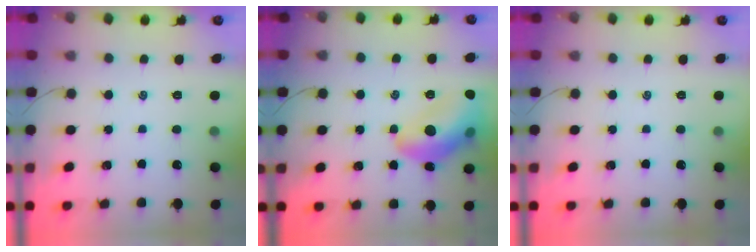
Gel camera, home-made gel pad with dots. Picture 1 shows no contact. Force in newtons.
{"total": 16.7, "press": 16.6, "slide": 2.0}
{"total": 0.0}